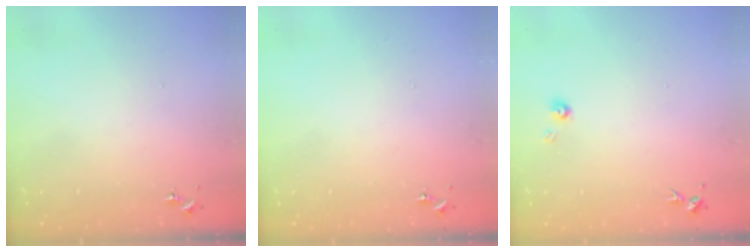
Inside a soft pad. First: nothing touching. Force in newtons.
{"total": 0.0}
{"total": 4.3, "press": 4.3, "slide": 0.3}